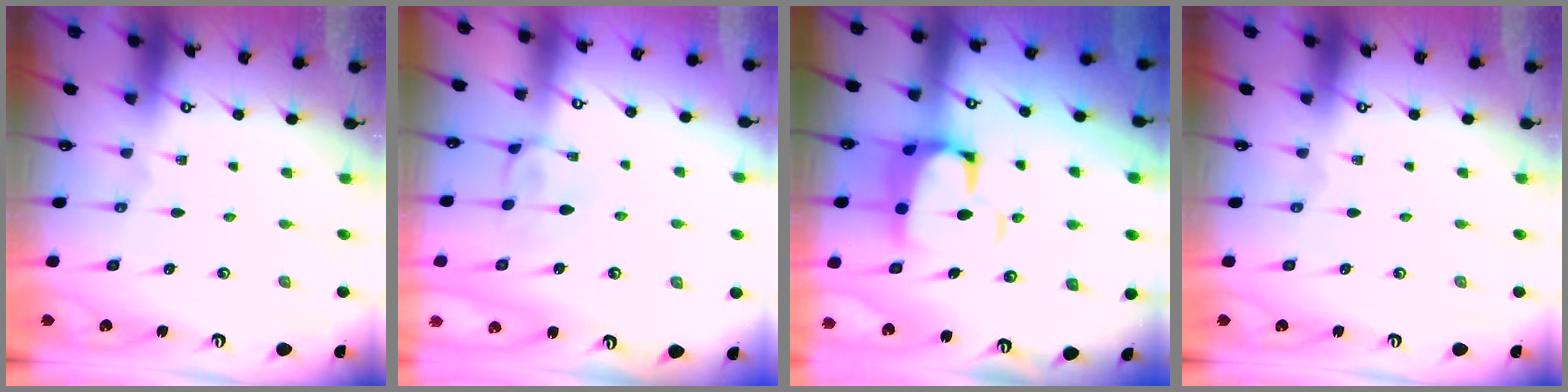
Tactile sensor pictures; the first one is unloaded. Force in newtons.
{"total": 4.1, "press": 4.1, "slide": 0.2}
{"total": 6.9, "press": 6.7, "slide": 1.6}
{"total": 0.0}